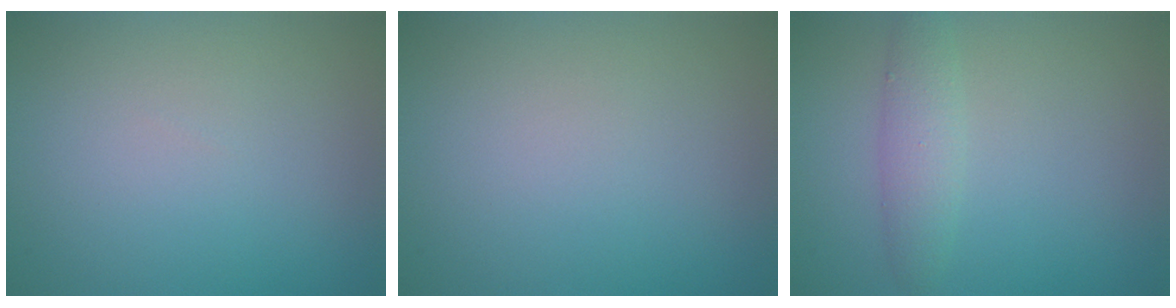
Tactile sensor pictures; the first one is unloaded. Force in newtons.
{"total": 0.0}
{"total": 2.4, "press": 2.4, "slide": 0.2}